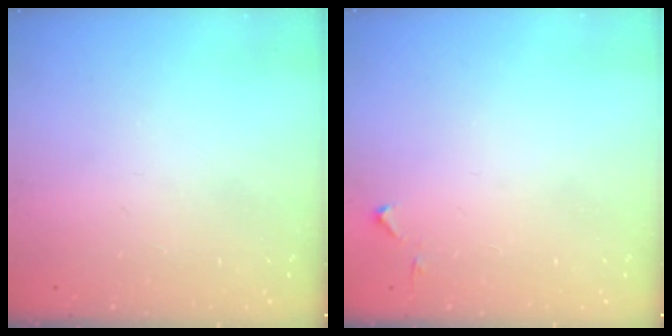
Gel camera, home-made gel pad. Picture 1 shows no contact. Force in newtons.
{"total": 3.7, "press": 3.7, "slide": 0.6}